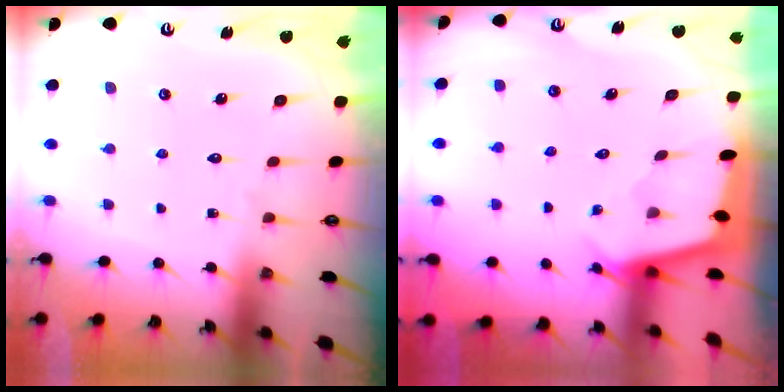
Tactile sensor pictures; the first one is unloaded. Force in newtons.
{"total": 1.9, "press": 1.9, "slide": 0.1}